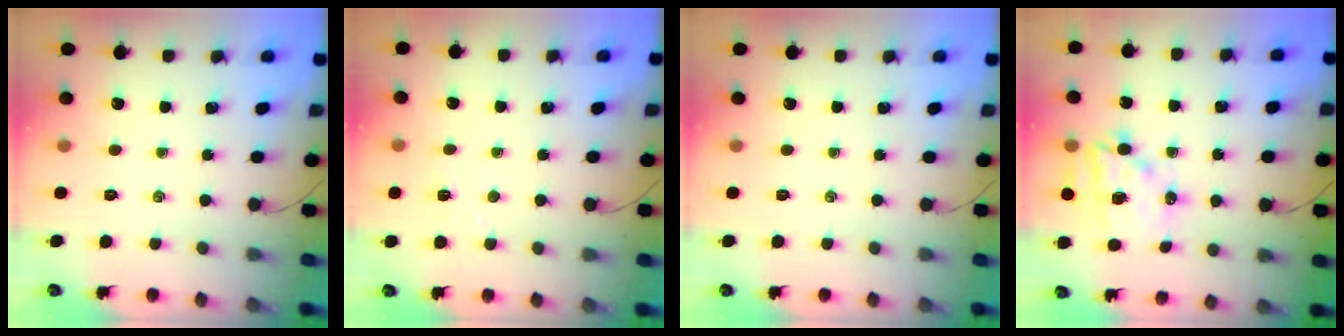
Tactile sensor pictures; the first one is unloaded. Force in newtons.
{"total": 2.6, "press": 2.5, "slide": 0.8}
{"total": 0.0}
{"total": 14.3, "press": 13.9, "slide": 3.6}